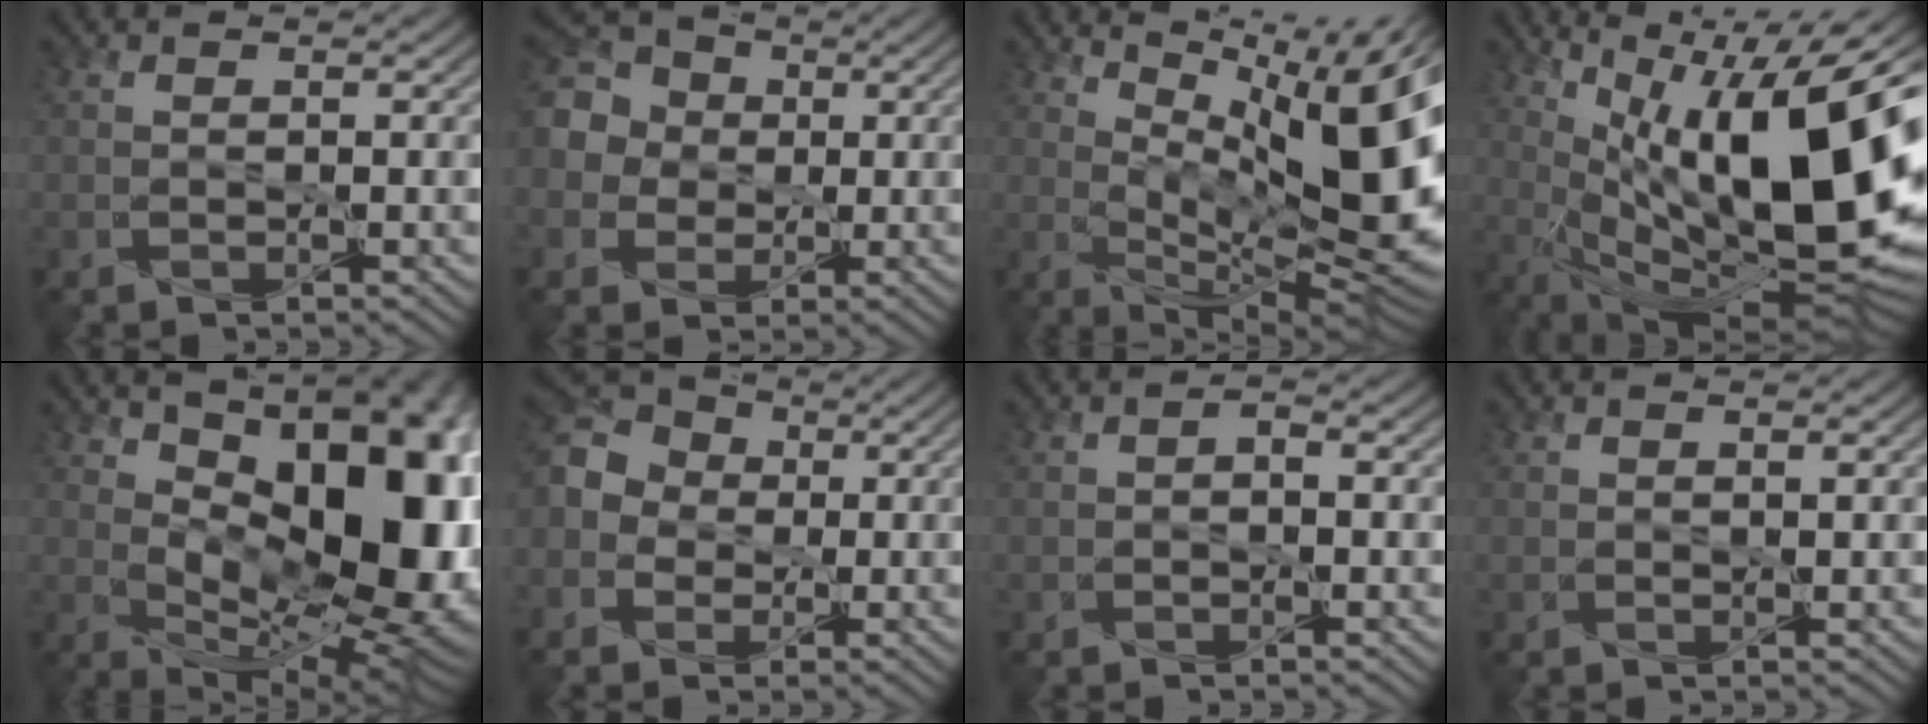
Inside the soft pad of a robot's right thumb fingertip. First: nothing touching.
{"total": 9.6, "force": [1.0, 8.5, 4.3], "torque": [-0.145, 0.023, -0.002]}
{"total": 16.2, "force": [4.9, 5.1, 14.6], "torque": [-0.214, 0.010, 0.093]}
{"total": 20.2, "force": [3.4, 7.2, 18.5], "torque": [-0.276, 0.017, 0.069]}
{"total": 18.3, "force": [4.7, 9.2, 15.1], "torque": [-0.194, 0.013, 0.089]}
{"total": 8.9, "force": [-0.6, 7.7, 4.3], "torque": [-0.134, 0.010, -0.035]}
{"total": 0.8, "force": [-0.2, 0.5, 0.7], "torque": [-0.008, -0.003, -0.001]}
{"total": 0.8, "force": [0.8, -0.1, 0.2], "torque": [-0.006, -0.001, 0.018]}